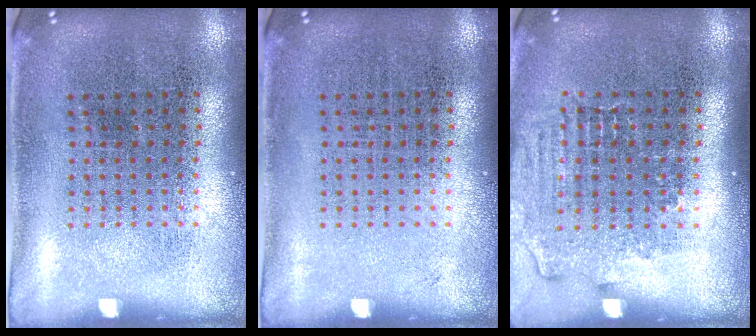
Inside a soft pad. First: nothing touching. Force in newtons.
{"total": 0.0}
{"total": 1.4, "press": 1.2, "slide": 0.6}